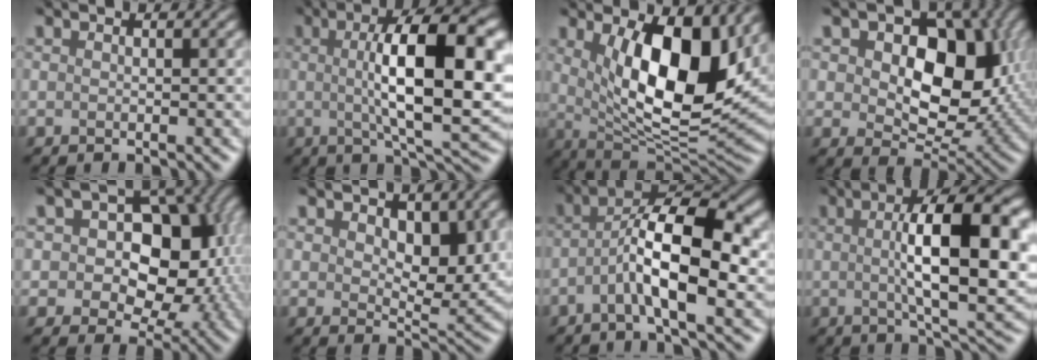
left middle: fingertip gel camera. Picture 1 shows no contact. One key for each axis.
{"total": 10.0, "fx": 0.6, "fy": 2.0, "fz": 9.7, "tx": -0.155, "ty": 0.012, "tz": 0.030}
{"total": 9.9, "fx": 2.2, "fy": 3.2, "fz": 9.1, "tx": -0.160, "ty": -0.009, "tz": 0.060}
{"total": 8.7, "fx": 1.5, "fy": 5.7, "fz": 6.4, "tx": -0.115, "ty": -0.003, "tz": 0.045}
{"total": 8.5, "fx": 0.4, "fy": 6.0, "fz": 5.9, "tx": -0.064, "ty": 0.011, "tz": 0.019}
{"total": 2.3, "fx": 0.9, "fy": 1.2, "fz": 1.8, "tx": -0.048, "ty": -0.007, "tz": 0.039}
{"total": 6.3, "fx": -1.8, "fy": 1.0, "fz": 5.9, "tx": -0.138, "ty": 0.019, "tz": -0.016}
{"total": 9.0, "fx": 0.4, "fy": 1.7, "fz": 8.8, "tx": -0.142, "ty": 0.010, "tz": 0.026}